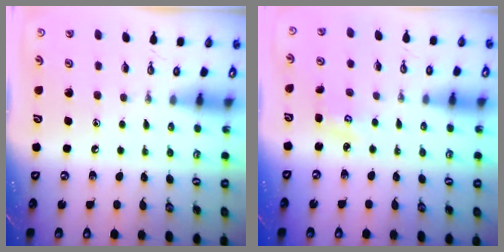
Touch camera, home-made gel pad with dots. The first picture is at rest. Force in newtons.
{"total": 2.9, "press": 2.9, "slide": 0.3}